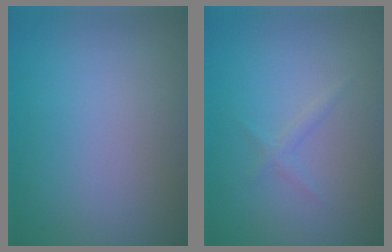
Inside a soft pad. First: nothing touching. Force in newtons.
{"total": 0.9, "press": 0.9, "slide": 0.0}